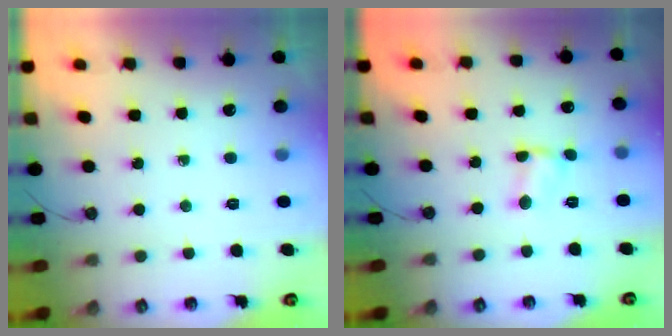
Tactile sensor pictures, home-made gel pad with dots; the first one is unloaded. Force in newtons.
{"total": 2.1, "press": 2.1, "slide": 0.3}